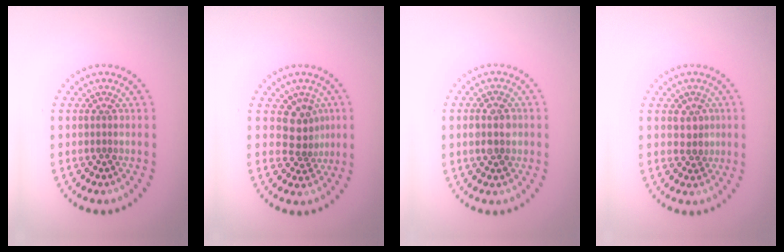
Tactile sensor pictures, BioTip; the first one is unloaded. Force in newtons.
{"total": 2.8, "press": 2.3, "slide": 1.7}
{"total": 2.8, "press": 2.8, "slide": 0.2}
{"total": 1.7, "press": 1.5, "slide": 0.8}